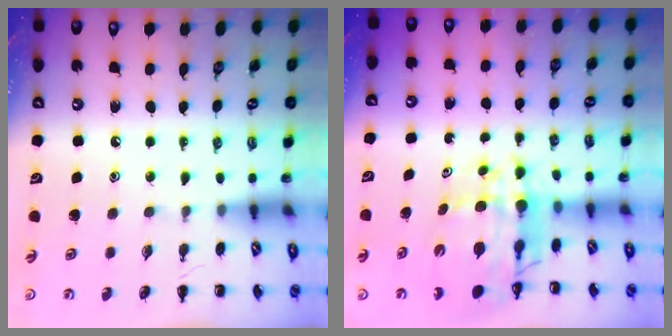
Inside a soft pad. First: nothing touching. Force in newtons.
{"total": 10.7, "press": 10.3, "slide": 3.2}